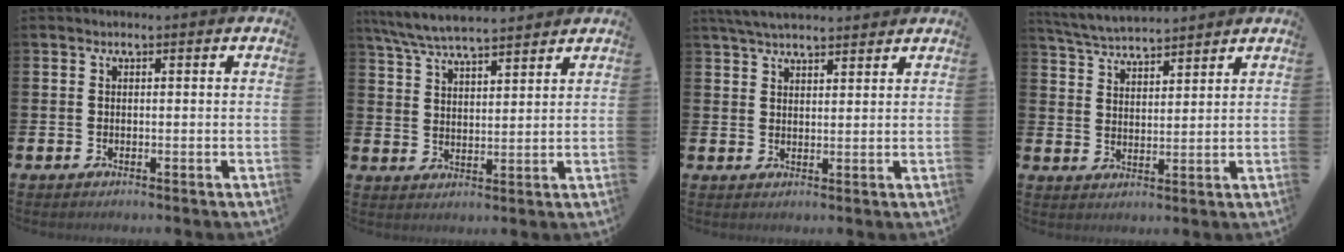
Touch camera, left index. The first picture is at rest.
{"total": 6.4, "force": [6.1, 0.7, 1.9], "torque": [-0.060, -0.025, 0.112]}
{"total": 4.5, "force": [4.2, 1.0, 1.3], "torque": [-0.032, -0.011, 0.079]}
{"total": 4.8, "force": [4.8, 0.3, 0.4], "torque": [-0.027, -0.027, 0.086]}